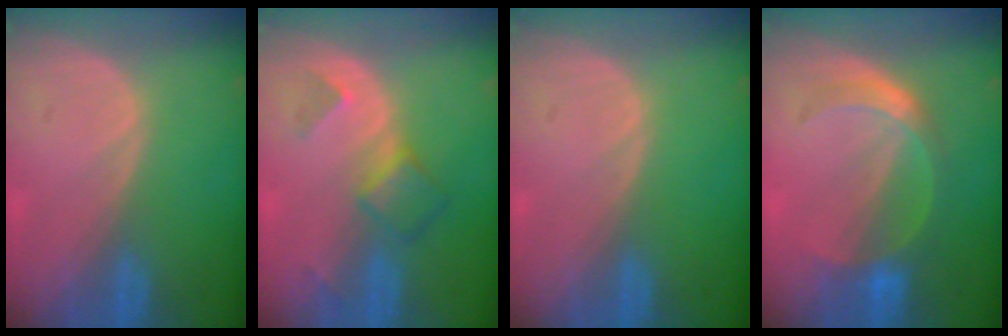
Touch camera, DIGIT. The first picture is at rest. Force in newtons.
{"total": 4.8, "press": 4.3, "slide": 2.1}
{"total": 0.0}
{"total": 5.4, "press": 5.2, "slide": 1.3}